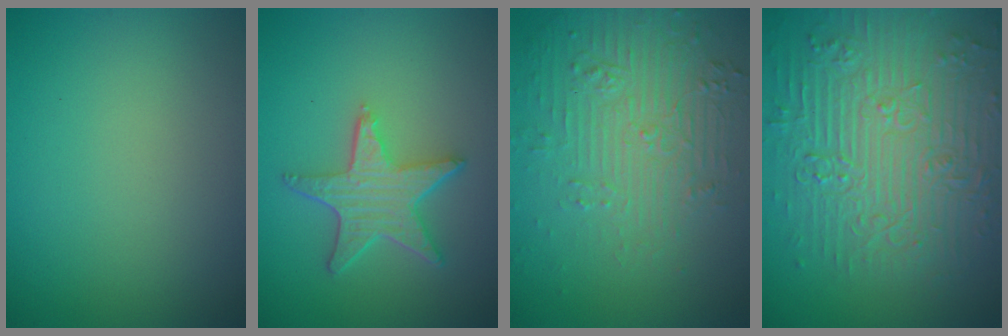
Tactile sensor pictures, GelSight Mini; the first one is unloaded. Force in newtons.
{"total": 5.0, "press": 4.0, "slide": 3.0}
{"total": 6.0, "press": 3.6, "slide": 4.8}
{"total": 9.3, "press": 6.9, "slide": 6.3}